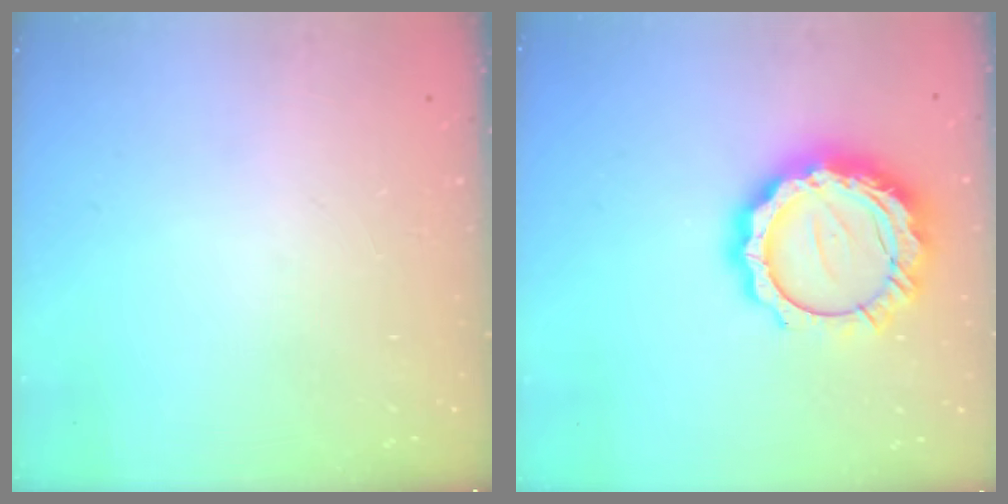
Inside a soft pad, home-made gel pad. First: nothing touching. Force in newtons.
{"total": 17.5, "press": 17.5, "slide": 1.3}